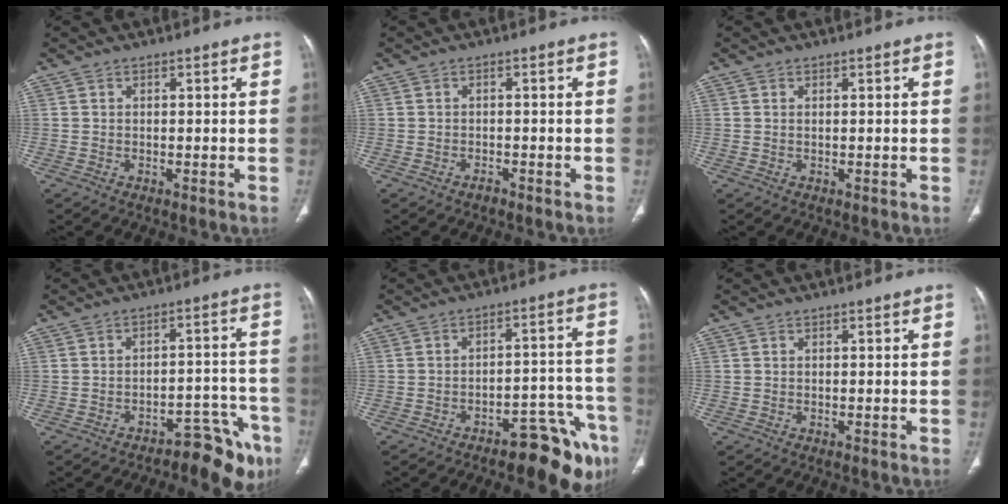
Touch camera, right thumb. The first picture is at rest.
{"total": 1.1, "force": [-0.8, 0.6, 0.3], "torque": [-0.006, 0.004, -0.014]}
{"total": 0.0}
{"total": 10.8, "force": [-8.0, 4.5, 5.6], "torque": [-0.031, 0.083, -0.111]}
{"total": 14.3, "force": [-9.2, 5.2, 9.7], "torque": [-0.065, 0.075, -0.121]}
{"total": 0.0}